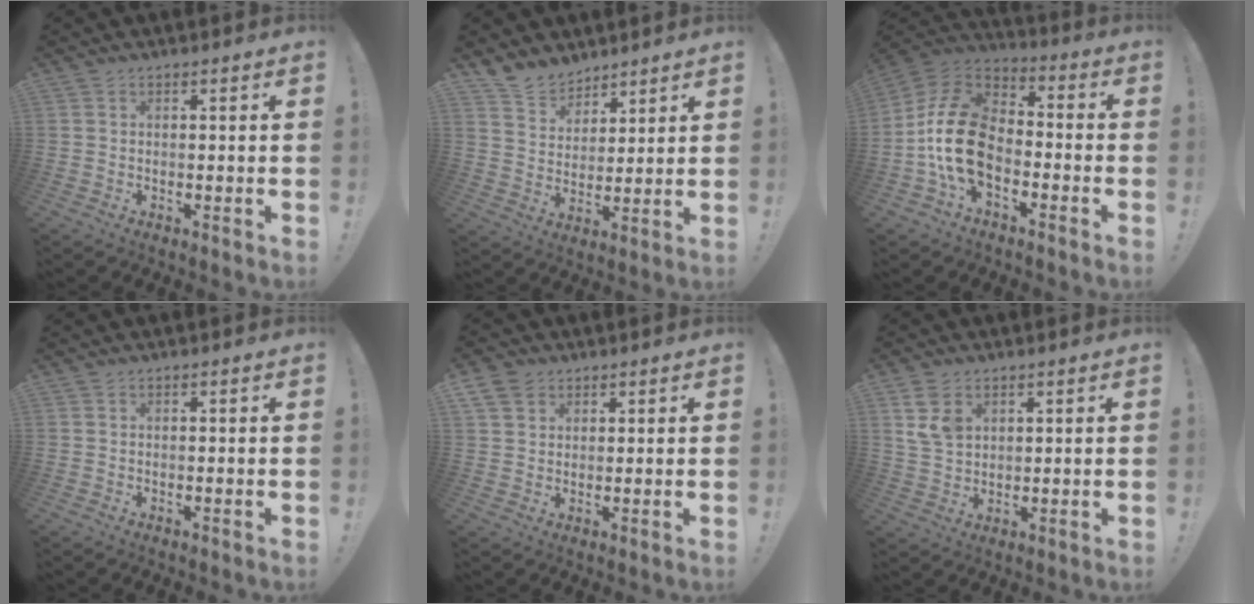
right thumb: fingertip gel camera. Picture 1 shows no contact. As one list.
[{"total": 9.2, "force": [7.7, 5.0, 0.8], "torque": [-0.029, -0.057, 0.155]}, {"total": 18.8, "force": [-4.7, 12.4, 13.4], "torque": [-0.243, 0.035, -0.072]}, {"total": 0.0}, {"total": 5.8, "force": [3.4, 4.3, 1.8], "torque": [-0.032, -0.013, 0.068]}, {"total": 7.2, "force": [3.4, 4.8, 4.0], "torque": [-0.070, -0.012, 0.066]}]